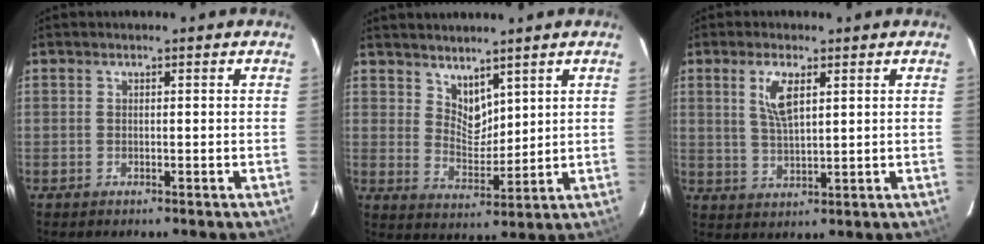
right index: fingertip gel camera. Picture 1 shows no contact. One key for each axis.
{"total": 5.5, "fx": 4.3, "fy": 2.7, "fz": 1.9, "tx": -0.023, "ty": -0.004, "tz": 0.084}
{"total": 5.6, "fx": 2.3, "fy": 1.8, "fz": 4.8, "tx": -0.092, "ty": 0.000, "tz": 0.049}